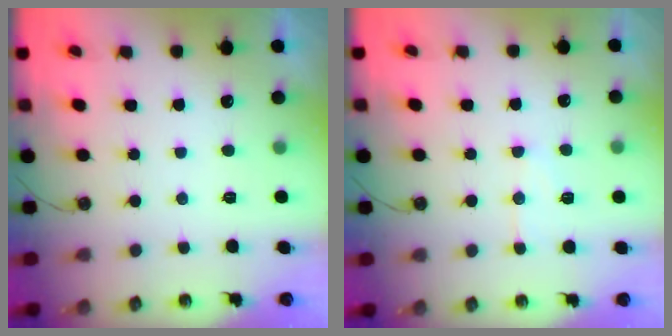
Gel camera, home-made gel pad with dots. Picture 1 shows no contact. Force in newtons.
{"total": 7.1, "press": 7.1, "slide": 0.5}